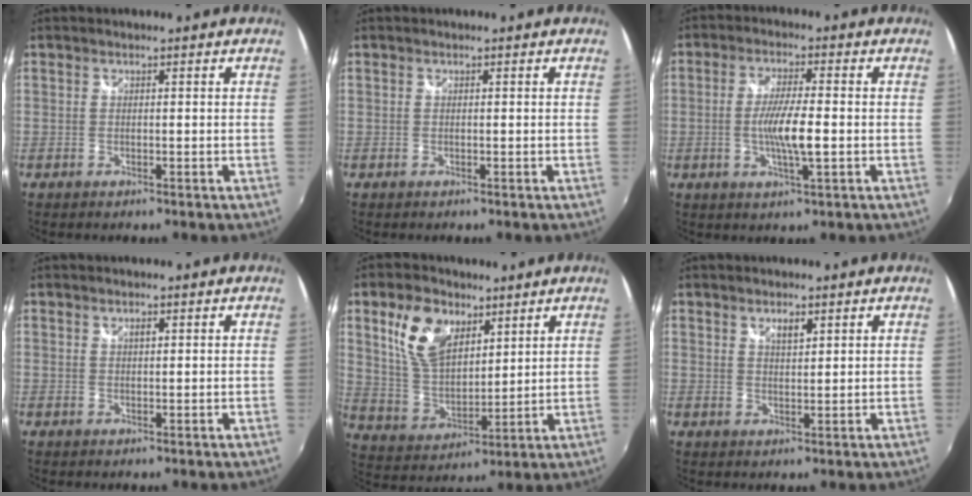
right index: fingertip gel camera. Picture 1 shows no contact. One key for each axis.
{"total": 0.0}
{"total": 7.3, "fx": -1.2, "fy": 0.8, "fz": 7.1, "tx": -0.132, "ty": -0.007, "tz": -0.022}
{"total": 0.9, "fx": 0.5, "fy": 0.5, "fz": 0.6, "tx": -0.009, "ty": 0.003, "tz": 0.008}
{"total": 12.5, "fx": 6.3, "fy": 7.3, "fz": 7.9, "tx": -0.161, "ty": 0.018, "tz": 0.131}
{"total": 2.5, "fx": 1.5, "fy": 1.0, "fz": 1.7, "tx": -0.026, "ty": 0.001, "tz": 0.026}